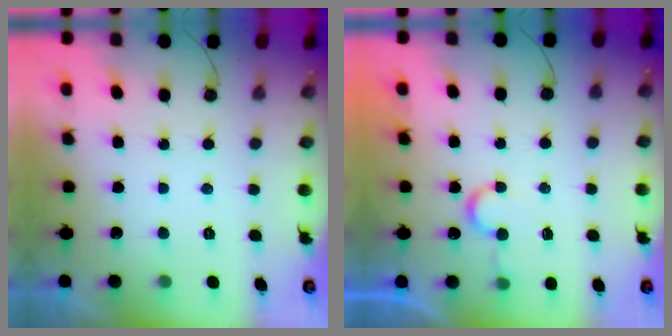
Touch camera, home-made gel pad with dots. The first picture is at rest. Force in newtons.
{"total": 6.2, "press": 6.2, "slide": 0.5}